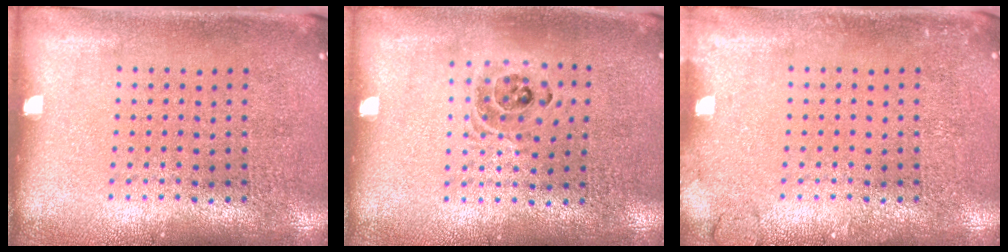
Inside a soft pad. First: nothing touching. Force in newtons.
{"total": 1.2, "press": 1.1, "slide": 0.6}
{"total": 1.2, "press": 1.1, "slide": 0.2}